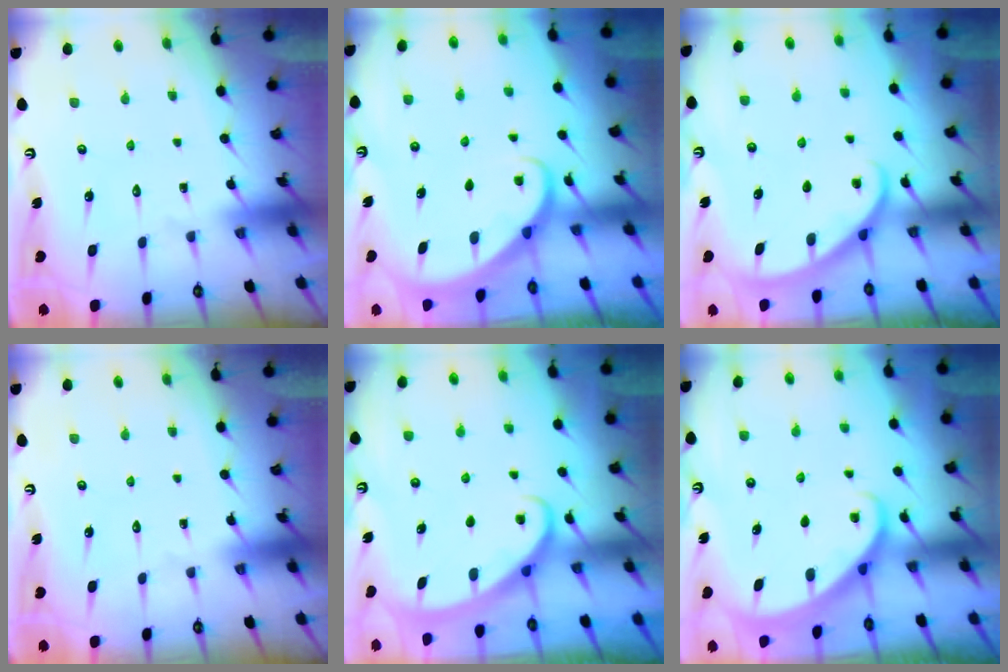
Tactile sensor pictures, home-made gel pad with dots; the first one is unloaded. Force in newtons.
{"total": 2.3, "press": 2.3, "slide": 0.1}
{"total": 3.8, "press": 3.8, "slide": 0.4}
{"total": 0.0}
{"total": 2.9, "press": 2.9, "slide": 0.4}
{"total": 1.4, "press": 1.4, "slide": 0.1}